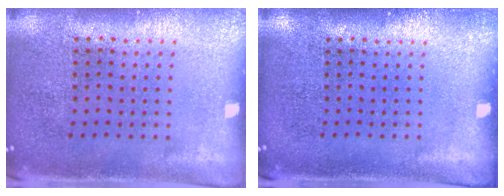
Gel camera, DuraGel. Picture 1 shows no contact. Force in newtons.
{"total": 0.6, "press": 0.6, "slide": 0.1}